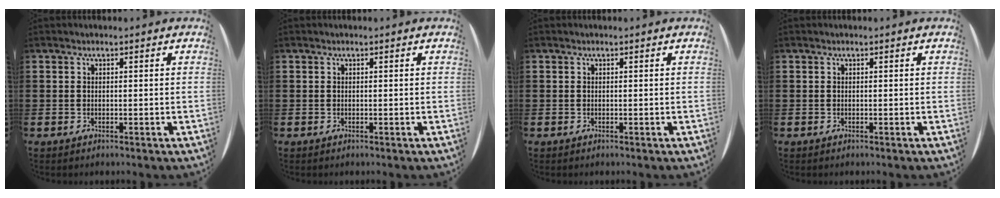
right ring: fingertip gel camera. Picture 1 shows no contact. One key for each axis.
{"total": 0.0}
{"total": 0.0}
{"total": 0.0}